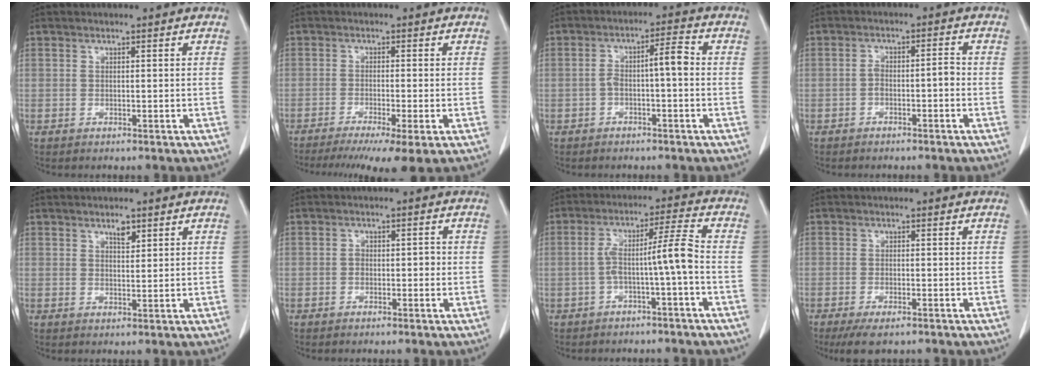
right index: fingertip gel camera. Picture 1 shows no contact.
{"total": 9.7, "force": [-6.8, 0.3, 6.9], "torque": [-0.098, -0.019, -0.106]}
{"total": 4.6, "force": [-0.6, 0.9, 4.5], "torque": [-0.076, 0.026, -0.005]}
{"total": 2.8, "force": [-1.1, 0.9, 2.3], "torque": [-0.038, 0.015, -0.014]}
{"total": 2.0, "force": [1.3, 0.7, 1.3], "torque": [-0.021, -0.003, 0.022]}
{"total": 1.8, "force": [-0.5, 1.2, 1.3], "torque": [-0.013, 0.007, -0.006]}
{"total": 6.7, "force": [-1.9, -0.7, 6.4], "torque": [-0.115, 0.032, -0.026]}
{"total": 5.1, "force": [-3.7, 1.4, 3.1], "torque": [-0.050, -0.010, -0.059]}